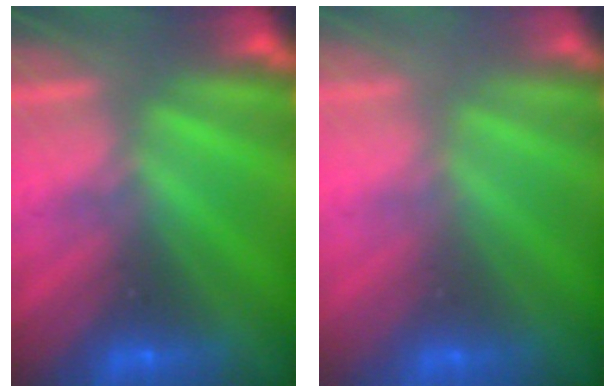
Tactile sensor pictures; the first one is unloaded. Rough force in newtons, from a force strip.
{"total": 2.9}